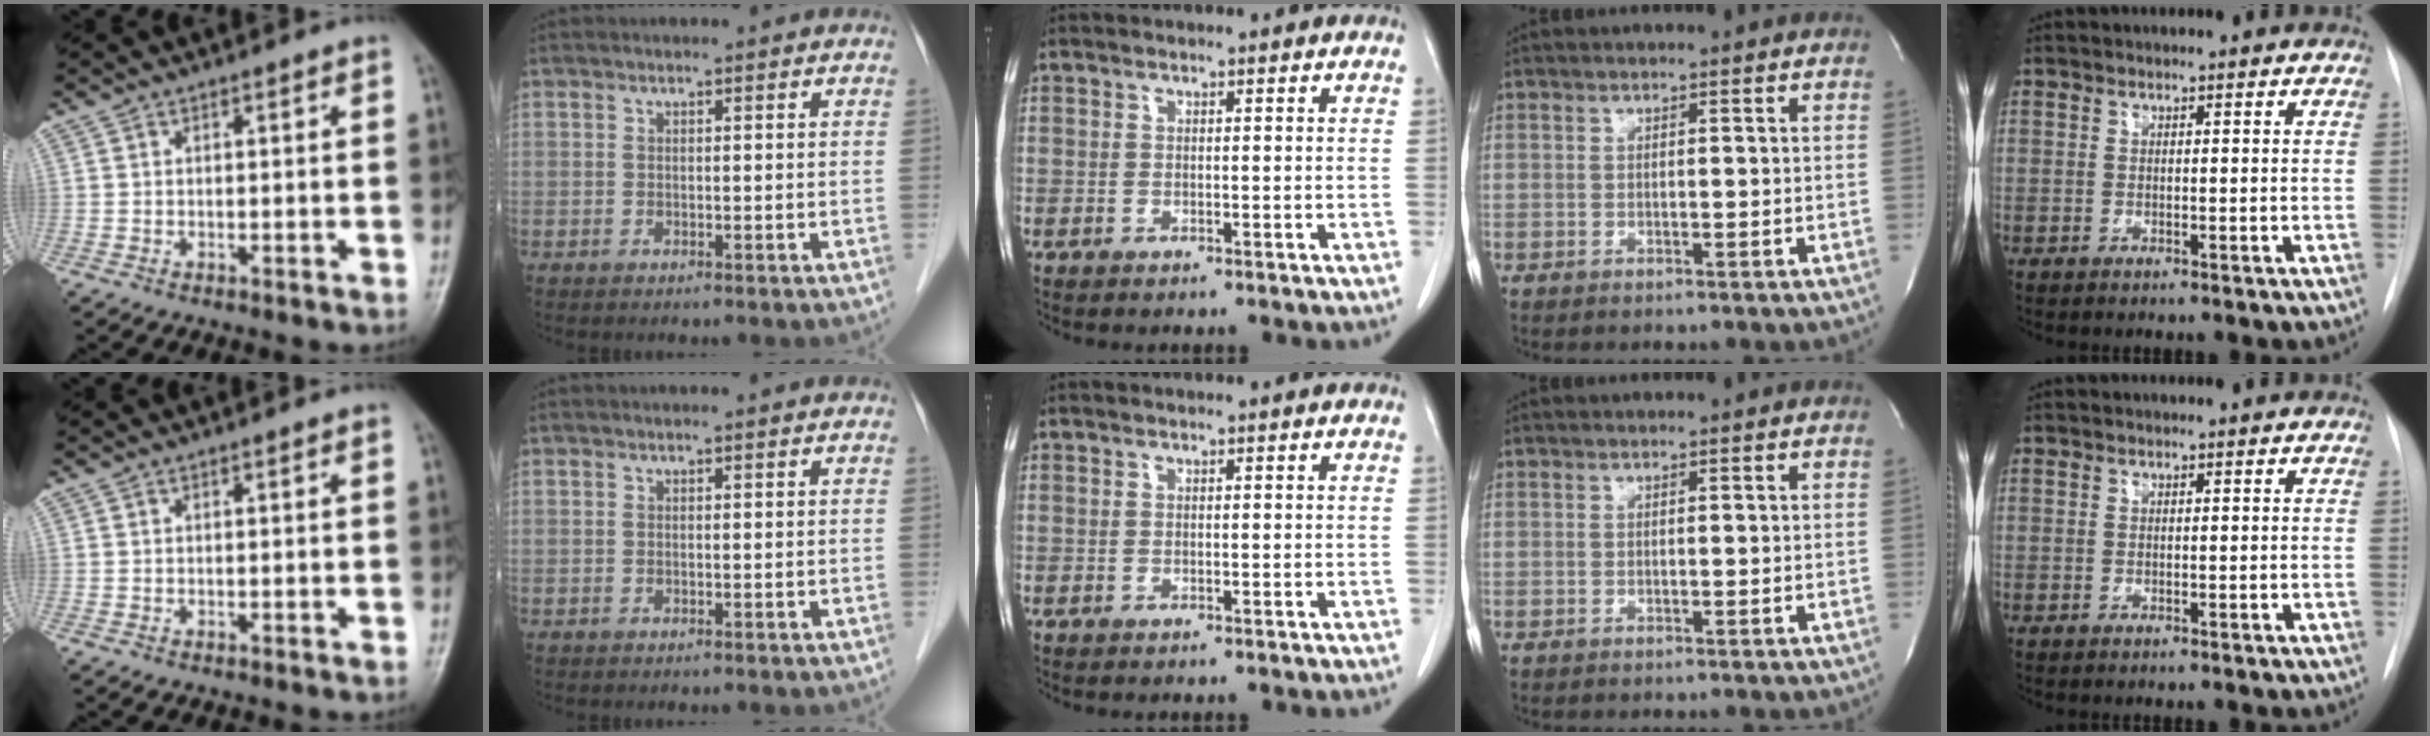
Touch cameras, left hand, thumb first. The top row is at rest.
{}